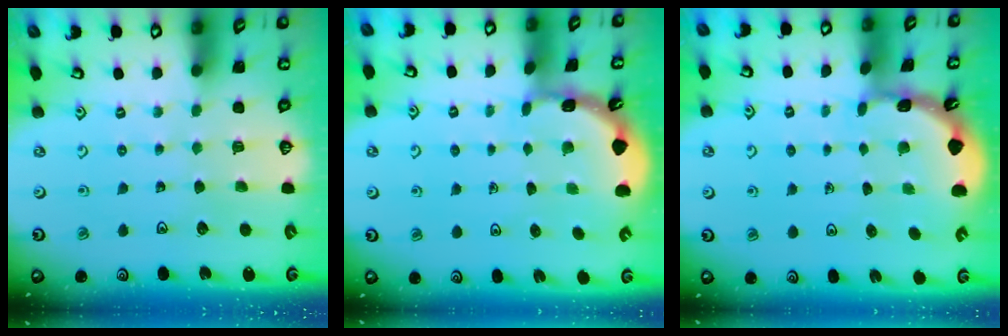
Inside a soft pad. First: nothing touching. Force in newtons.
{"total": 1.9, "press": 1.9, "slide": 0.1}
{"total": 1.8, "press": 1.8, "slide": 0.2}